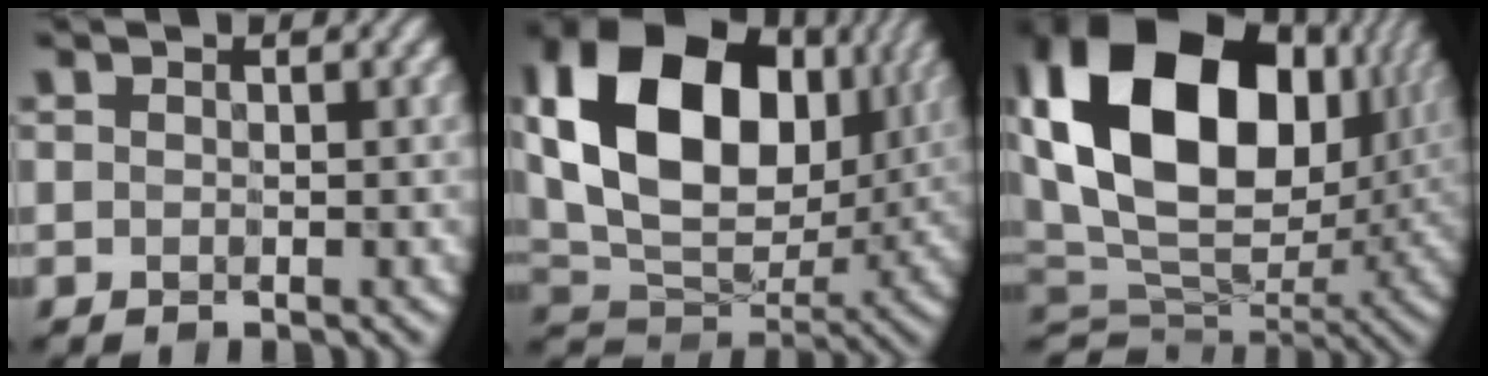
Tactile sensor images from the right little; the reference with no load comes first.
{"total": 16.0, "force": [3.7, 11.1, 11.0], "torque": [-0.214, 0.016, 0.073]}
{"total": 19.9, "force": [5.0, 13.4, 13.8], "torque": [-0.271, 0.011, 0.103]}